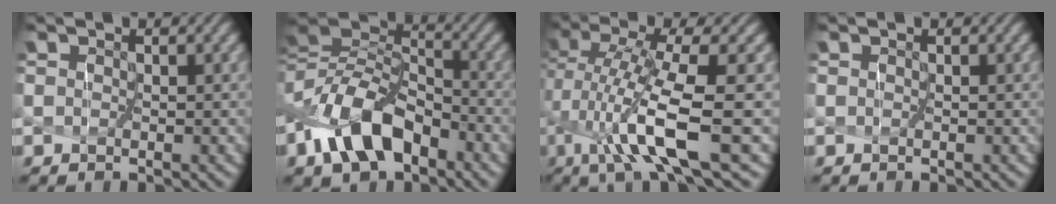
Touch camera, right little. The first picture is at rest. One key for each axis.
{"total": 9.0, "fx": -4.0, "fy": 5.3, "fz": 6.0, "tx": -0.126, "ty": 0.008, "tz": -0.079}
{"total": 7.5, "fx": -1.1, "fy": 0.8, "fz": 7.4, "tx": -0.147, "ty": -0.009, "tz": -0.005}
{"total": 0.0}